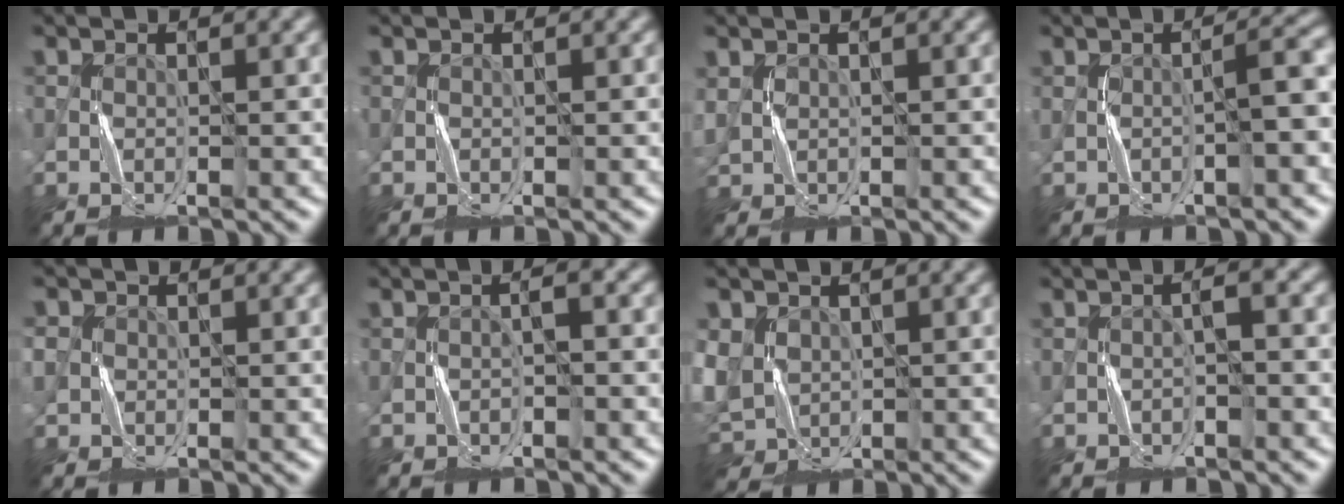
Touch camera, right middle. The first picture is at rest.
{"total": 0.0}
{"total": 1.3, "force": [0.6, 1.1, 0.5], "torque": [-0.018, 0.003, 0.018]}
{"total": 2.8, "force": [-0.4, 0.2, 2.8], "torque": [-0.045, 0.016, -0.009]}
{"total": 1.5, "force": [0.1, 1.4, 0.2], "torque": [-0.009, 0.001, 0.001]}
{"total": 1.8, "force": [0.0, 0.6, 1.7], "torque": [-0.021, 0.002, -0.002]}
{"total": 5.3, "force": [0.6, 4.3, 2.9], "torque": [-0.093, -0.002, 0.010]}
{"total": 1.7, "force": [-0.3, 0.3, 1.6], "torque": [-0.025, 0.006, -0.005]}